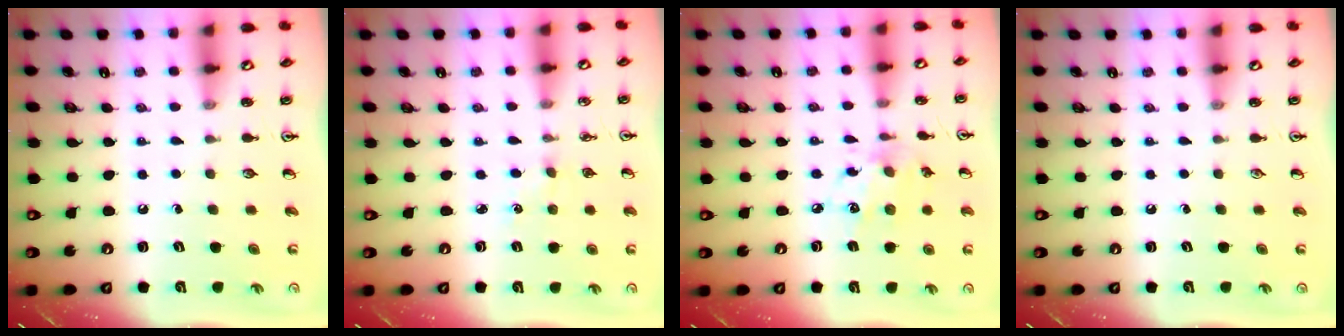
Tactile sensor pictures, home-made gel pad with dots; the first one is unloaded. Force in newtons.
{"total": 1.5, "press": 1.5, "slide": 0.3}
{"total": 9.0, "press": 9.0, "slide": 0.6}
{"total": 0.0}